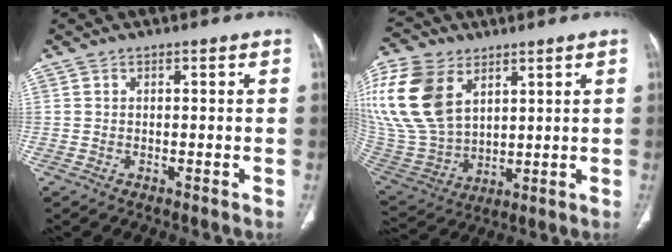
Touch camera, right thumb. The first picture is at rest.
{"total": 23.3, "force": [9.0, 15.4, 15.1], "torque": [-0.346, -0.011, 0.189]}